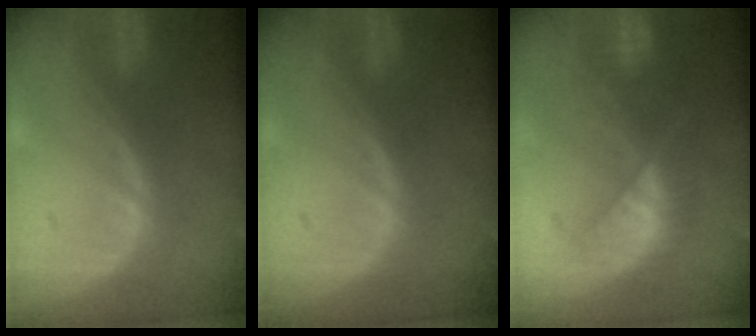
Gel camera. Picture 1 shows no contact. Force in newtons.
{"total": 0.0}
{"total": 7.9, "press": 7.2, "slide": 3.1}